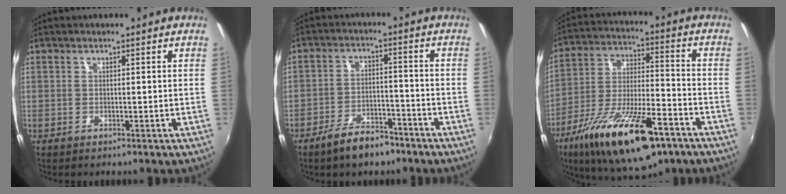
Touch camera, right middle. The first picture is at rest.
{"total": 7.6, "force": [-5.9, 3.3, 3.5], "torque": [-0.077, 0.011, -0.089]}
{"total": 22.5, "force": [-13.1, 7.6, 16.6], "torque": [-0.304, -0.041, -0.214]}